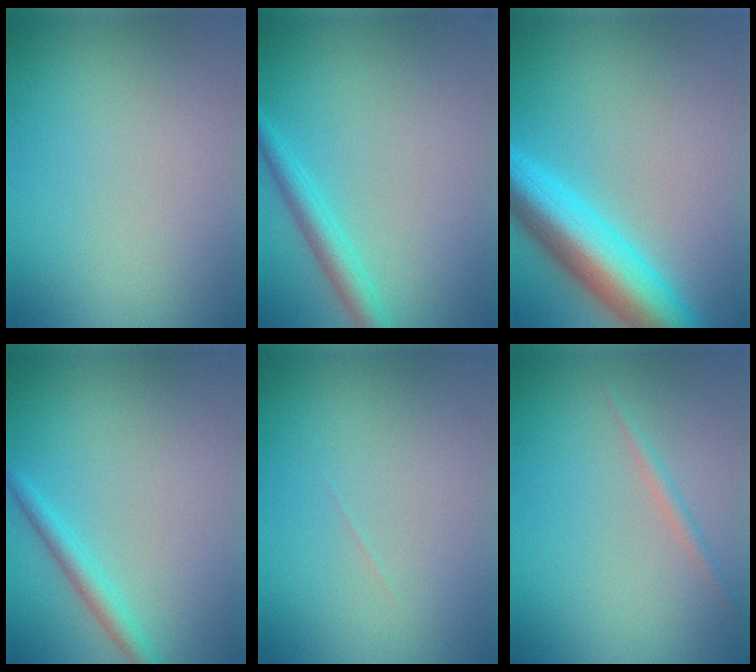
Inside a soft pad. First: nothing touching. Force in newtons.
{"total": 2.5, "press": 2.5, "slide": 0.1}
{"total": 8.5, "press": 8.5, "slide": 0.3}
{"total": 1.9, "press": 1.9, "slide": 0.1}
{"total": 0.0}
{"total": 0.9, "press": 0.9, "slide": 0.1}